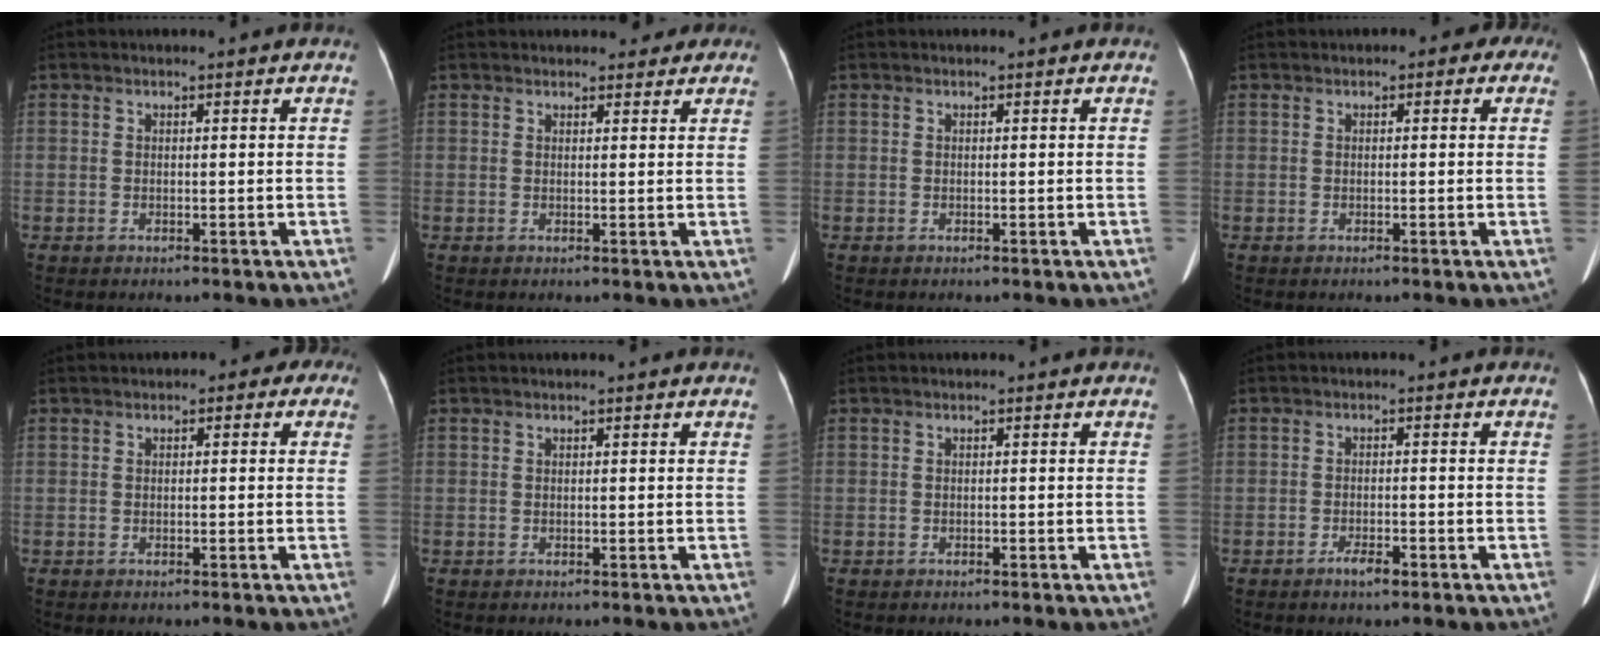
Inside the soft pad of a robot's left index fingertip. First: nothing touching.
{"total": 4.5, "force": [3.9, 2.0, 1.2], "torque": [0.001, 0.011, 0.039]}
{"total": 0.0}
{"total": 2.7, "force": [0.9, 1.7, 1.9], "torque": [-0.009, 0.022, 0.001]}
{"total": 2.7, "force": [0.6, 1.7, 2.0], "torque": [-0.010, 0.021, -0.006]}
{"total": 0.0}
{"total": 0.0}
{"total": 2.2, "force": [-1.5, 0.5, 1.5], "torque": [-0.028, -0.001, -0.025]}